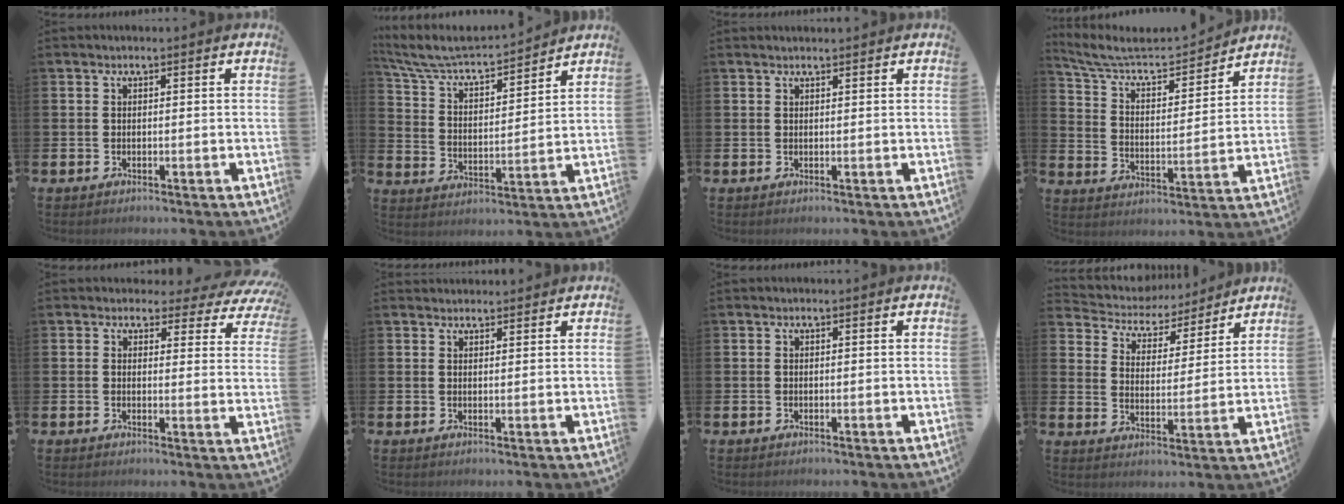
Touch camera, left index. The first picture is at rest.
{"total": 6.8, "force": [6.4, 1.3, 2.0], "torque": [-0.075, -0.050, 0.107]}
{"total": 0.8, "force": [0.8, 0.0, 0.1], "torque": [0.008, -0.003, 0.013]}
{"total": 7.3, "force": [6.5, 2.4, 2.4], "torque": [-0.084, -0.044, 0.108]}
{"total": 2.7, "force": [1.9, 1.8, 0.5], "torque": [-0.014, -0.016, 0.028]}
{"total": 1.7, "force": [1.6, 0.5, -0.1], "torque": [0.007, -0.004, 0.028]}
{"total": 0.0}
{"total": 5.3, "force": [4.9, 2.1, 0.1], "torque": [-0.032, -0.041, 0.079]}